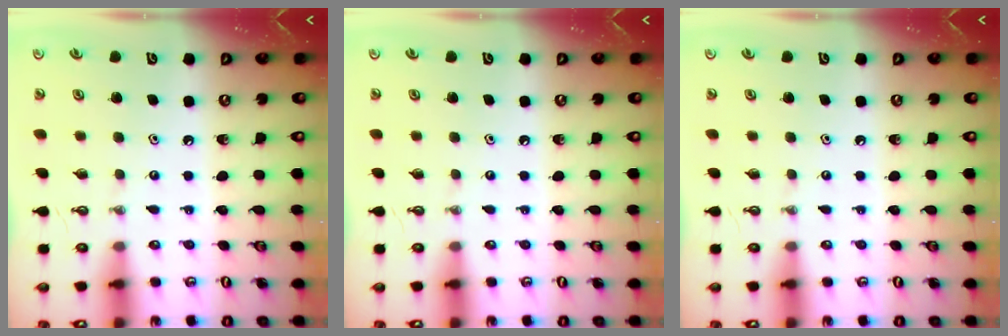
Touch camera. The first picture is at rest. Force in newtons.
{"total": 0.0}
{"total": 0.0}